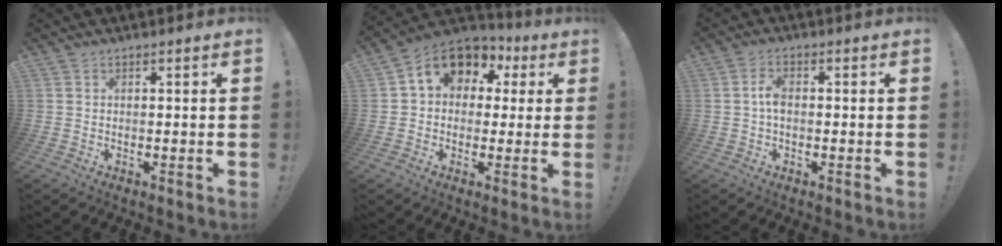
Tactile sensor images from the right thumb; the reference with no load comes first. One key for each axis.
{"total": 11.5, "fx": 4.5, "fy": 8.5, "fz": 6.3, "tx": -0.100, "ty": -0.014, "tz": 0.088}
{"total": 4.0, "fx": -0.2, "fy": 2.1, "fz": 3.4, "tx": -0.068, "ty": 0.008, "tz": -0.006}